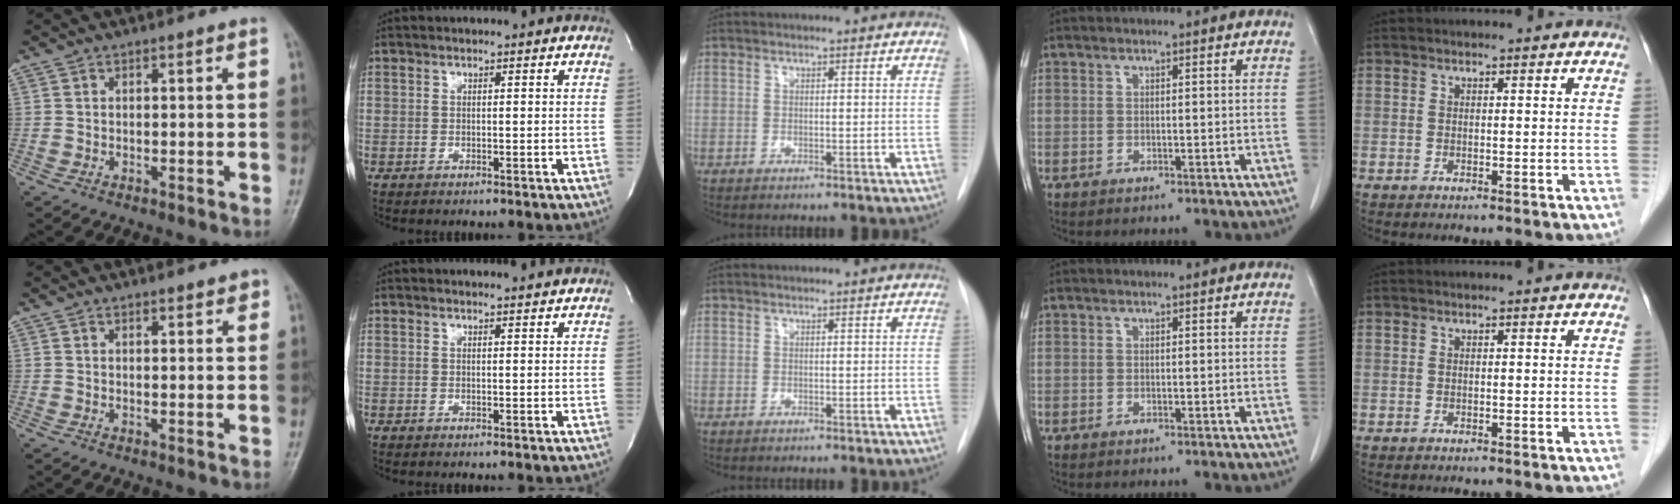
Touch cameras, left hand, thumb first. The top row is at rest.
{"thumb": {"total": 2.0, "force": [1.6, 0.8, 0.9], "torque": [0.000, -0.006, 0.018]}, "index": {"total": 1.9, "force": [1.9, -0.2, 0.1], "torque": [-0.009, -0.001, 0.023]}}